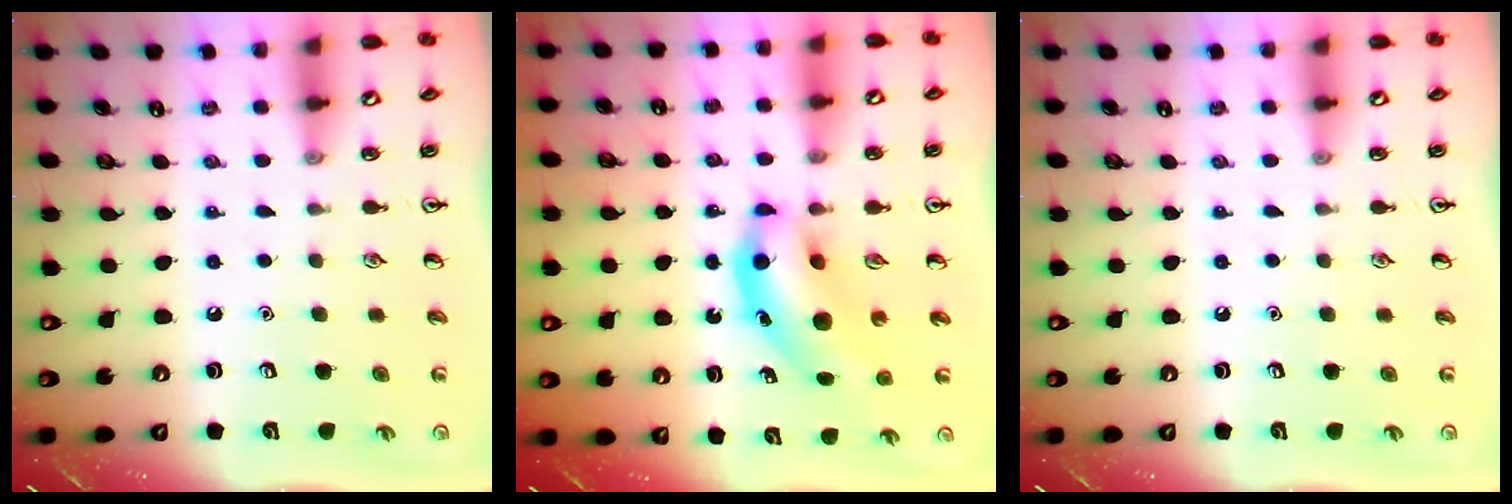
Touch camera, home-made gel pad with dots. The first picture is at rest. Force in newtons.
{"total": 10.6, "press": 10.1, "slide": 3.2}
{"total": 0.0}